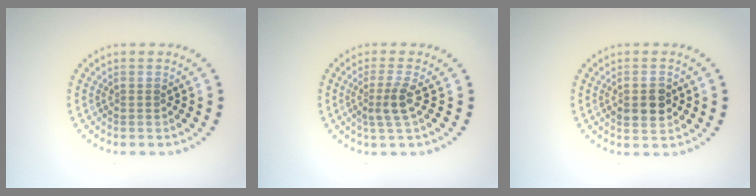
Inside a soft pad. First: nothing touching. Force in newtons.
{"total": 2.3, "press": 1.8, "slide": 1.4}
{"total": 2.8, "press": 2.8, "slide": 0.2}